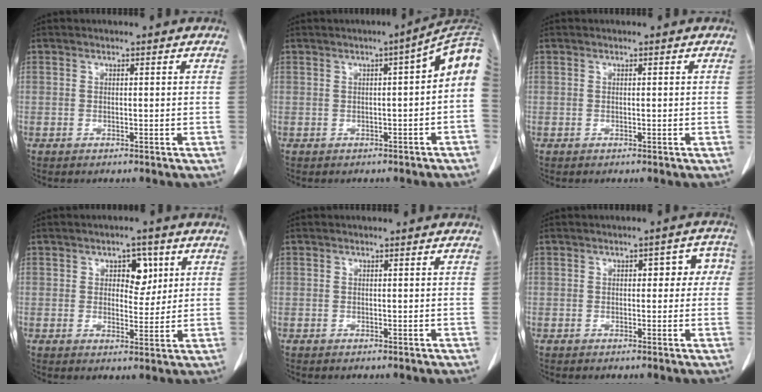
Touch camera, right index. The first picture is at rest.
{"total": 6.7, "force": [0.2, 1.0, 6.6], "torque": [-0.079, 0.023, -0.008]}
{"total": 0.0}
{"total": 4.8, "force": [1.8, 2.7, 3.5], "torque": [-0.042, 0.006, 0.027]}
{"total": 0.0}
{"total": 4.6, "force": [0.7, 2.4, 3.9], "torque": [-0.031, 0.032, 0.004]}